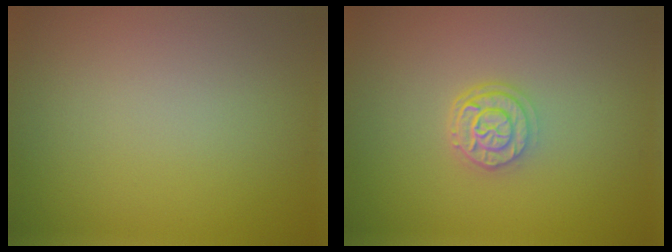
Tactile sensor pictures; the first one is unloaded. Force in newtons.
{"total": 2.7, "press": 2.2, "slide": 1.5}